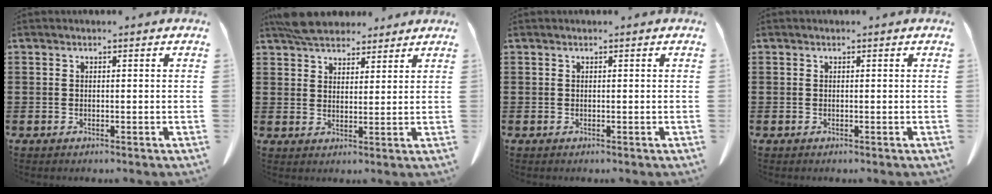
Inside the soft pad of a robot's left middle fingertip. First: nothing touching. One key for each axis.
{"total": 5.7, "fx": 5.1, "fy": 1.8, "fz": 1.6, "tx": -0.047, "ty": -0.006, "tz": 0.100}
{"total": 0.0}
{"total": 0.0}